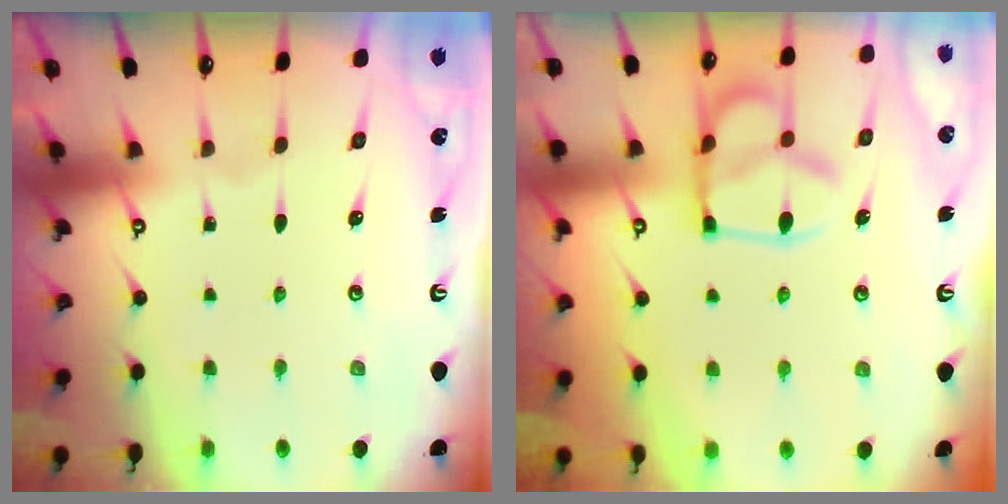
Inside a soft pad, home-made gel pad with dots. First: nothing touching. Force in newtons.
{"total": 13.0, "press": 13.0, "slide": 1.1}